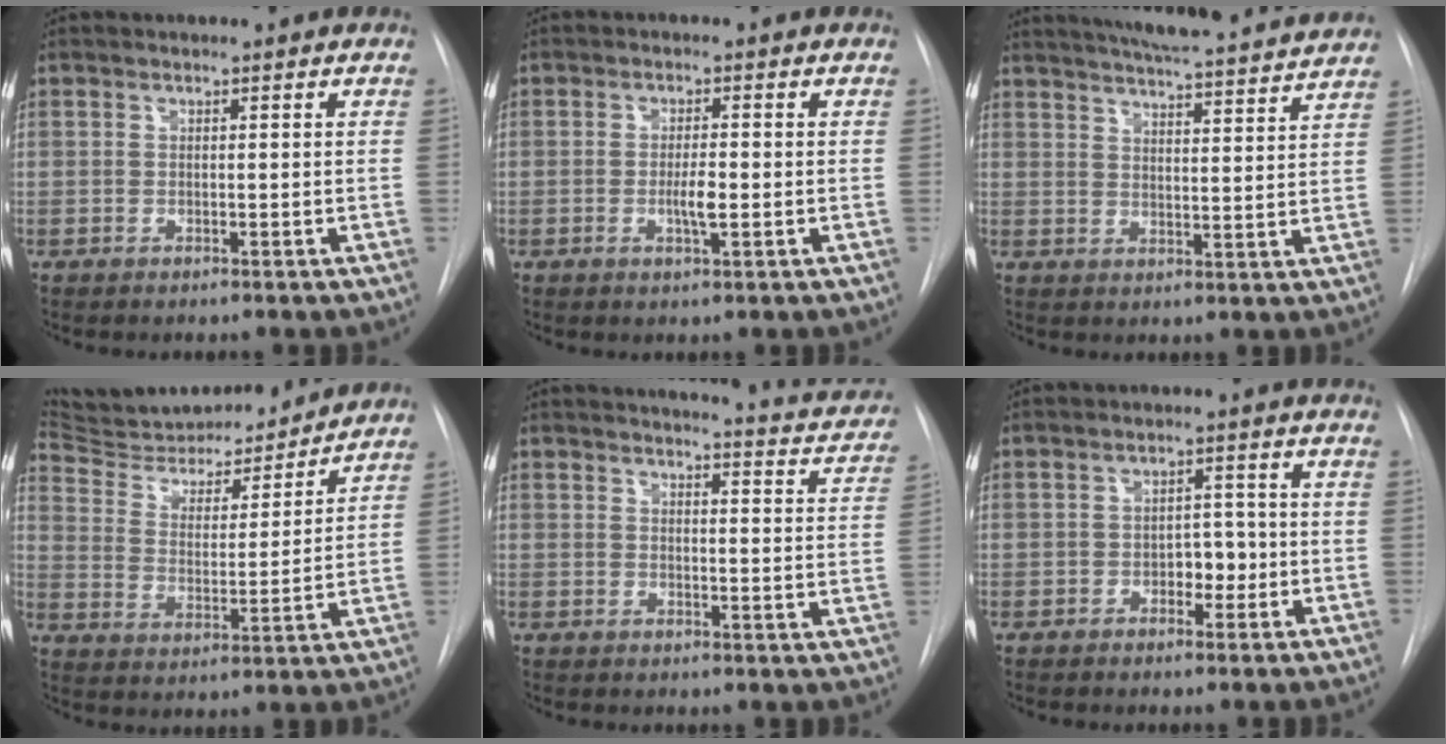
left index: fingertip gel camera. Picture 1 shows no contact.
{"total": 3.0, "force": [-0.6, 0.5, 2.9], "torque": [-0.054, -0.002, -0.009]}
{"total": 19.4, "force": [17.9, 1.3, 7.4], "torque": [-0.118, -0.006, 0.233]}
{"total": 20.6, "force": [19.2, 4.6, 5.9], "torque": [-0.102, -0.004, 0.294]}
{"total": 13.7, "force": [13.3, 1.2, 3.0], "torque": [-0.025, -0.062, 0.131]}
{"total": 3.4, "force": [-1.0, 2.1, 2.5], "torque": [-0.028, 0.006, -0.013]}